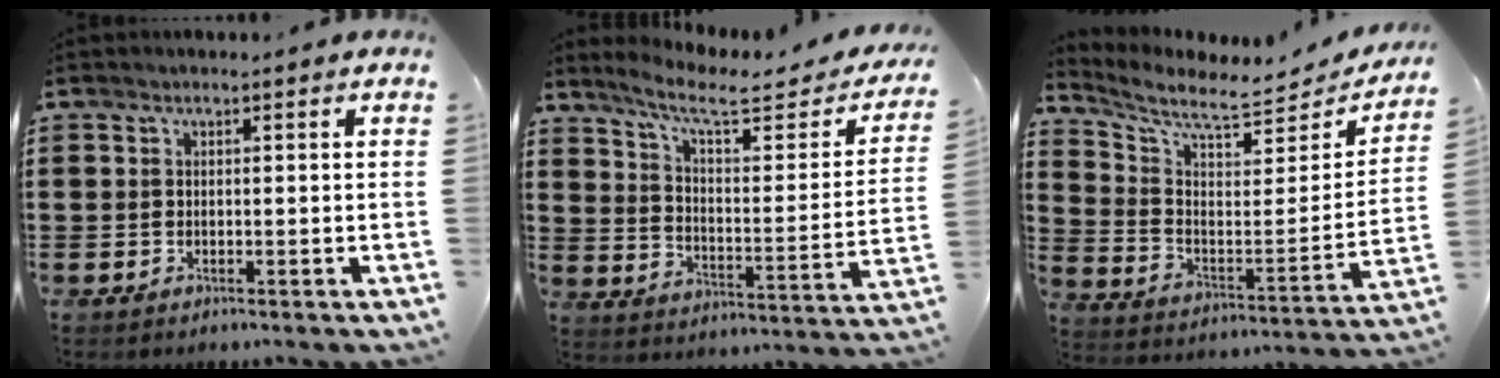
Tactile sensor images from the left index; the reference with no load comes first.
{"total": 8.2, "force": [6.3, 1.2, 5.1], "torque": [-0.118, -0.037, 0.103]}
{"total": 6.9, "force": [6.0, 1.1, 3.2], "torque": [-0.092, -0.048, 0.099]}